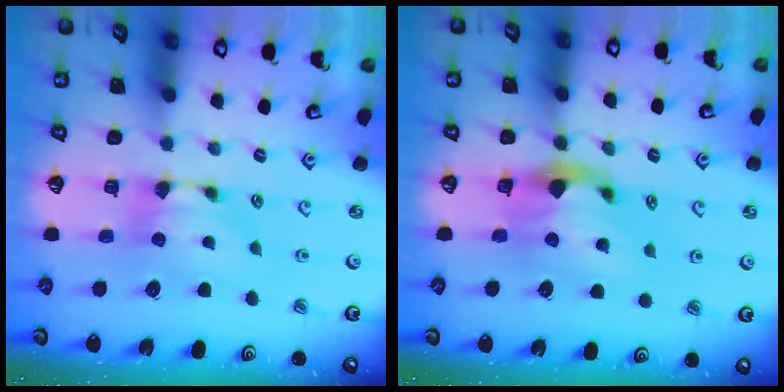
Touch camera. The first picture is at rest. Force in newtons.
{"total": 3.7, "press": 3.3, "slide": 1.5}